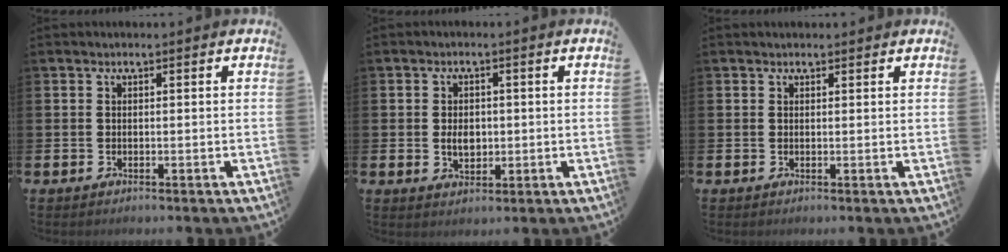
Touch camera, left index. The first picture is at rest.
{"total": 3.1, "force": [0.2, 2.1, 2.2], "torque": [-0.021, -0.002, -0.003]}
{"total": 1.0, "force": [0.9, 0.3, 0.2], "torque": [0.012, -0.002, 0.013]}